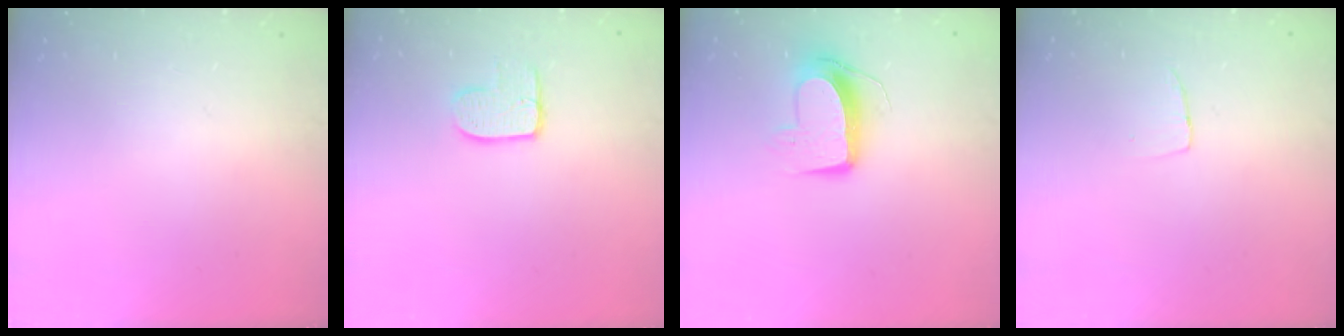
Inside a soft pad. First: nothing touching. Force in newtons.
{"total": 7.9, "press": 7.9, "slide": 0.5}
{"total": 10.8, "press": 10.7, "slide": 0.7}
{"total": 2.9, "press": 2.9, "slide": 0.1}